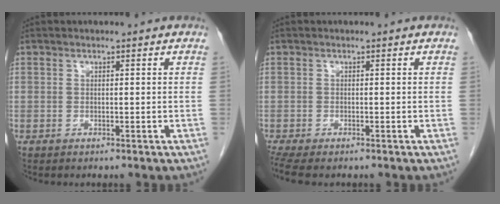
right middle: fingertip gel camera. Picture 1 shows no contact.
{"total": 4.7, "force": [-3.8, 1.2, 2.6], "torque": [-0.049, -0.012, -0.063]}